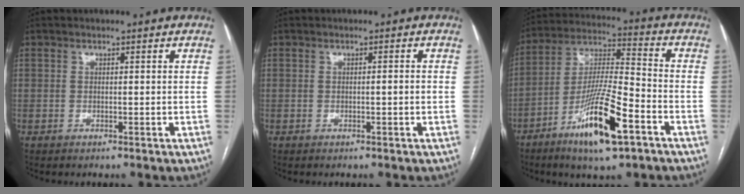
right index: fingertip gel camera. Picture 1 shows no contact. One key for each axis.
{"total": 1.0, "fx": -0.2, "fy": 0.0, "fz": 1.0, "tx": -0.013, "ty": 0.001, "tz": -0.002}
{"total": 15.4, "fx": -7.8, "fy": 2.2, "fz": 13.1, "tx": -0.251, "ty": -0.015, "tz": -0.137}